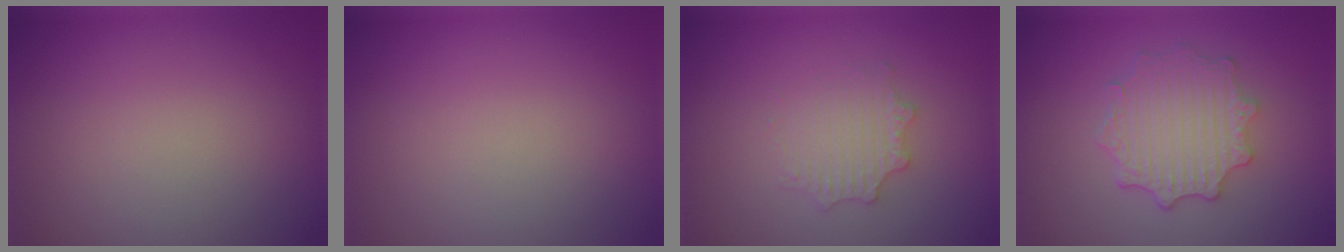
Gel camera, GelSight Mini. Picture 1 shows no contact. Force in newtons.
{"total": 0.0}
{"total": 2.6, "press": 2.6, "slide": 0.4}
{"total": 4.5, "press": 3.7, "slide": 2.7}